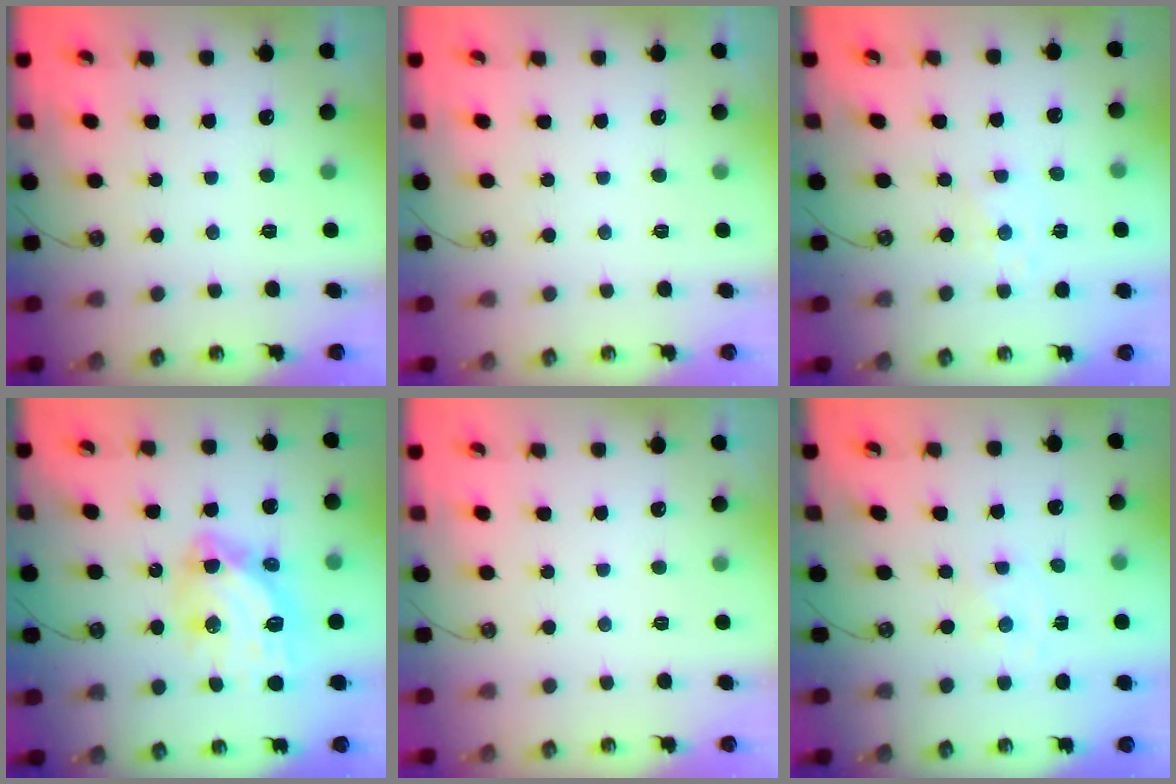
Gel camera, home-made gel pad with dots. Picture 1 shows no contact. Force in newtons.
{"total": 0.0}
{"total": 3.1, "press": 3.0, "slide": 0.4}
{"total": 14.8, "press": 14.8, "slide": 1.5}
{"total": 0.0}
{"total": 0.0}